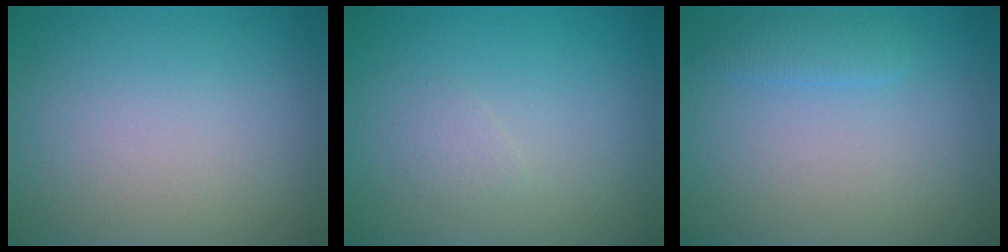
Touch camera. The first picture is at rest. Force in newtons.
{"total": 0.8, "press": 0.8, "slide": 0.1}
{"total": 1.4, "press": 1.4, "slide": 0.1}